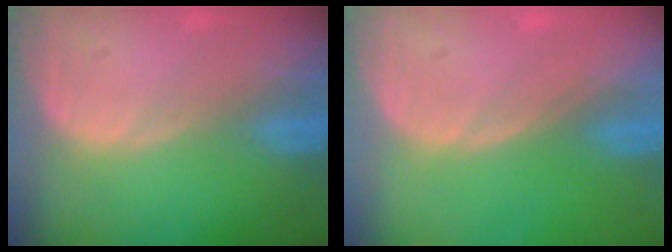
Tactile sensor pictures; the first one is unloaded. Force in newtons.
{"total": 0.0}